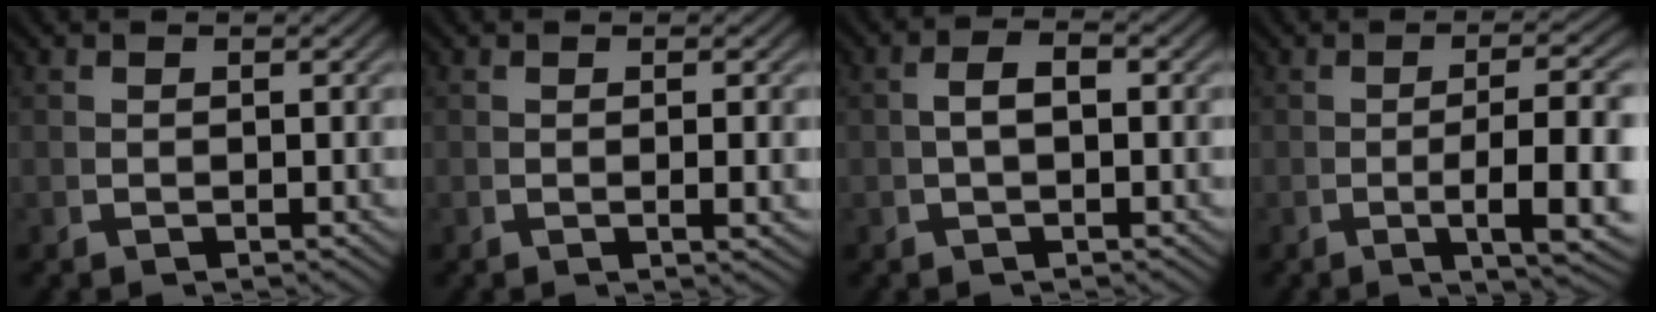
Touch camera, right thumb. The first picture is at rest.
{"total": 1.4, "force": [0.1, 0.1, 1.4], "torque": [-0.023, 0.002, 0.003]}
{"total": 2.1, "force": [0.1, 0.8, 1.9], "torque": [-0.033, 0.006, 0.000]}
{"total": 7.6, "force": [-1.2, 2.2, 7.2], "torque": [-0.116, -0.004, -0.011]}